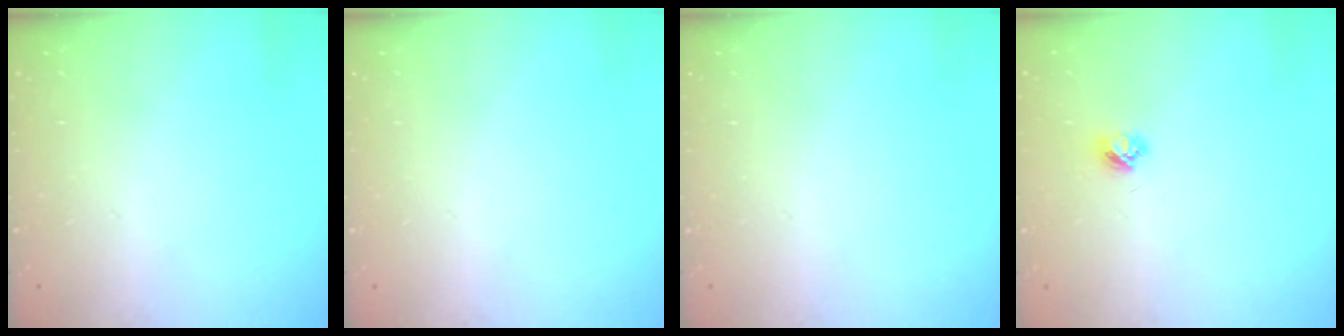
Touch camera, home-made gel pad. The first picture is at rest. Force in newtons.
{"total": 0.0}
{"total": 0.0}
{"total": 3.7, "press": 3.7, "slide": 0.4}